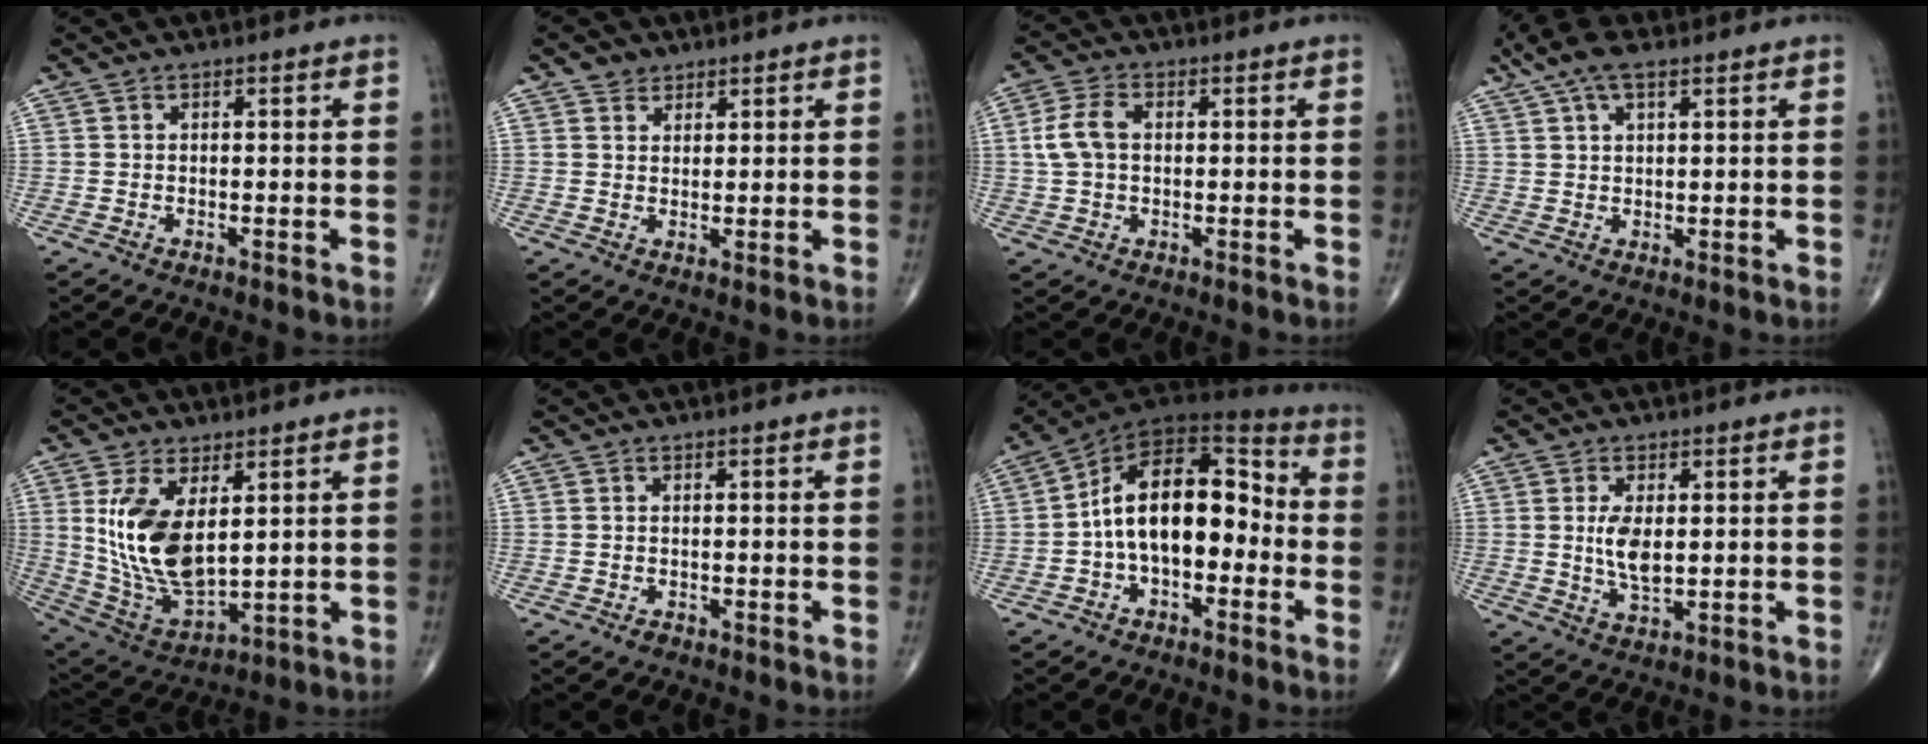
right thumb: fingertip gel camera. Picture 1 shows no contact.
{"total": 3.1, "force": [2.0, 2.2, 0.7], "torque": [0.004, -0.012, 0.032]}
{"total": 6.1, "force": [0.7, 3.9, 4.6], "torque": [-0.101, 0.015, 0.012]}
{"total": 7.7, "force": [4.6, 3.0, 5.3], "torque": [-0.108, 0.012, 0.087]}
{"total": 15.0, "force": [3.4, 7.6, 12.4], "torque": [-0.233, -0.021, 0.087]}
{"total": 0.9, "force": [-0.5, 0.6, 0.4], "torque": [-0.005, 0.002, -0.007]}
{"total": 16.9, "force": [-2.0, 9.9, 13.5], "torque": [-0.190, 0.054, -0.046]}
{"total": 5.7, "force": [0.6, 2.6, 5.0], "torque": [-0.095, -0.012, 0.013]}